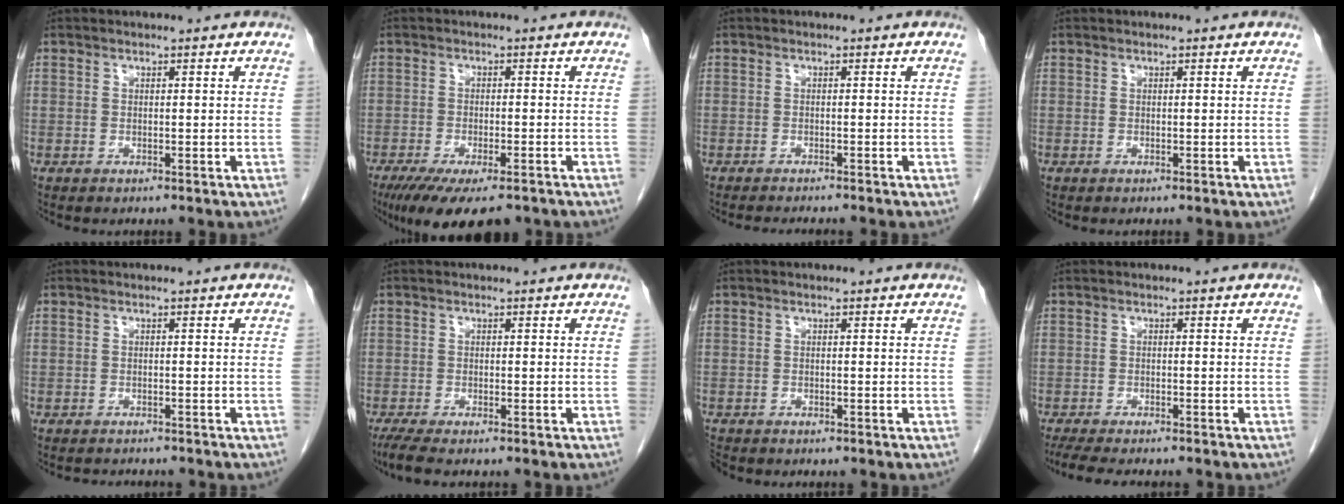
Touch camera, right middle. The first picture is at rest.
{"total": 11.2, "force": [-8.3, 3.1, 6.9], "torque": [-0.101, -0.015, -0.125]}
{"total": 3.8, "force": [-3.5, -0.2, 1.5], "torque": [-0.013, -0.007, -0.048]}
{"total": 0.0}
{"total": 3.2, "force": [-3.1, 0.8, 0.8], "torque": [-0.009, -0.004, -0.037]}
{"total": 3.3, "force": [-2.6, 0.1, 2.0], "torque": [-0.041, -0.009, -0.047]}
{"total": 2.0, "force": [-1.8, 0.7, 0.3], "torque": [-0.010, -0.006, -0.033]}
{"total": 8.2, "force": [-7.0, 1.4, 4.1], "torque": [-0.062, -0.013, -0.104]}